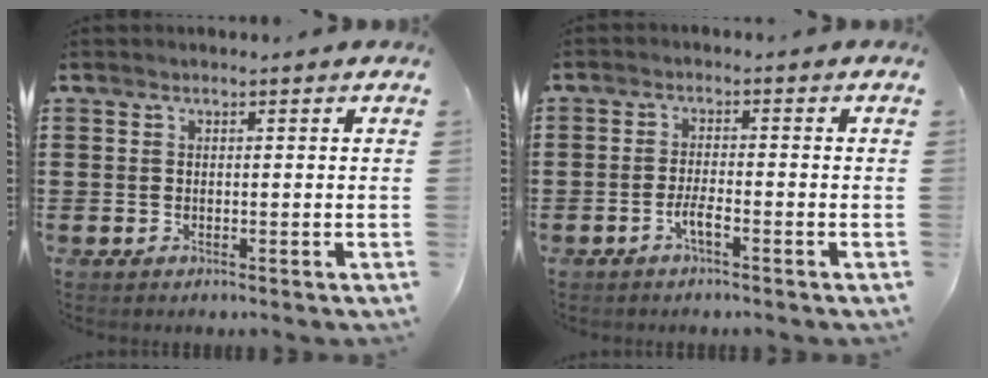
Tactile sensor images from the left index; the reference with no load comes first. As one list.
[{"total": 2.6, "force": [-1.5, 0.3, 2.1], "torque": [-0.044, 0.000, -0.030]}]